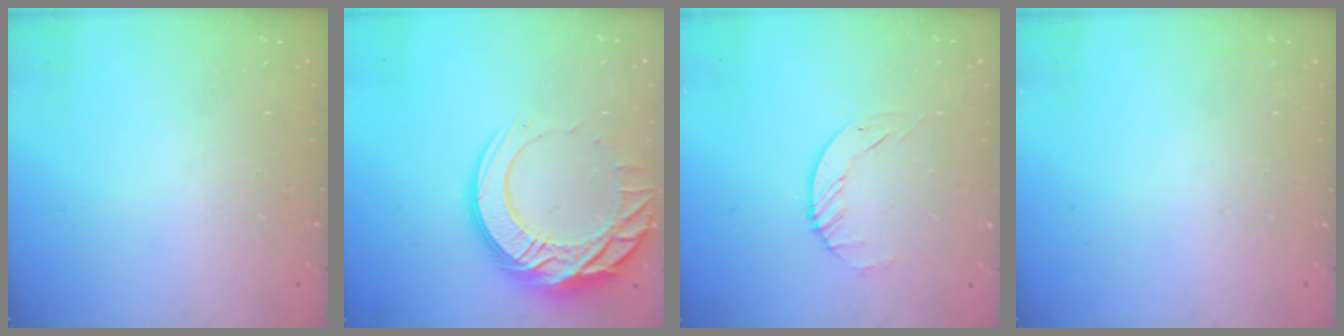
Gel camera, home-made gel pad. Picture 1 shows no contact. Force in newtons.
{"total": 17.9, "press": 17.8, "slide": 1.7}
{"total": 2.5, "press": 2.5, "slide": 0.3}
{"total": 0.0}